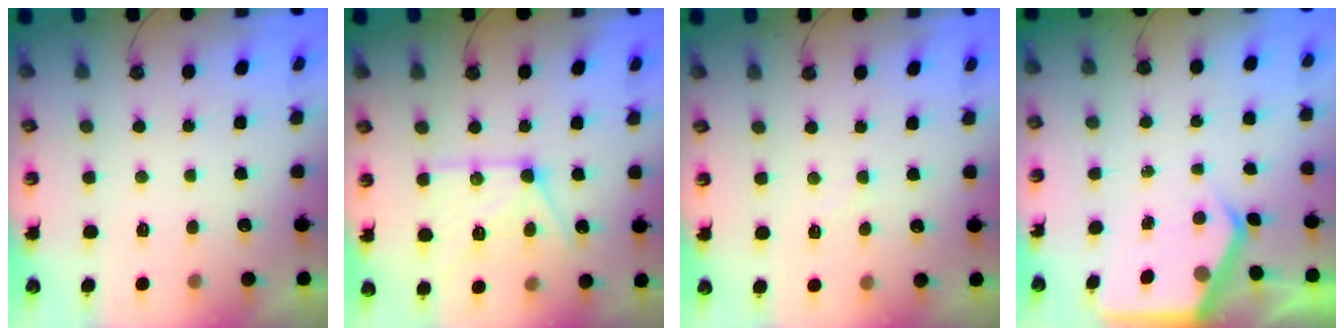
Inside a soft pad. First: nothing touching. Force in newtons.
{"total": 14.9, "press": 14.8, "slide": 1.1}
{"total": 3.1, "press": 3.1, "slide": 0.4}
{"total": 4.9, "press": 4.9, "slide": 0.5}